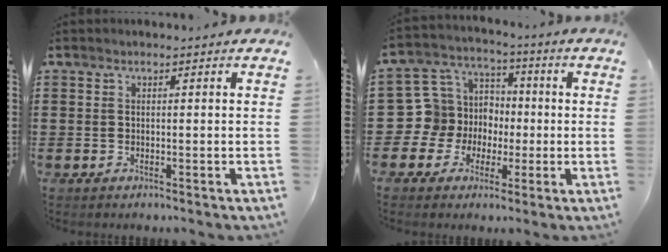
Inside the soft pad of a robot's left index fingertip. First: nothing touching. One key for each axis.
{"total": 9.3, "fx": -1.4, "fy": 9.1, "fz": 1.2, "tx": -0.085, "ty": 0.008, "tz": -0.027}